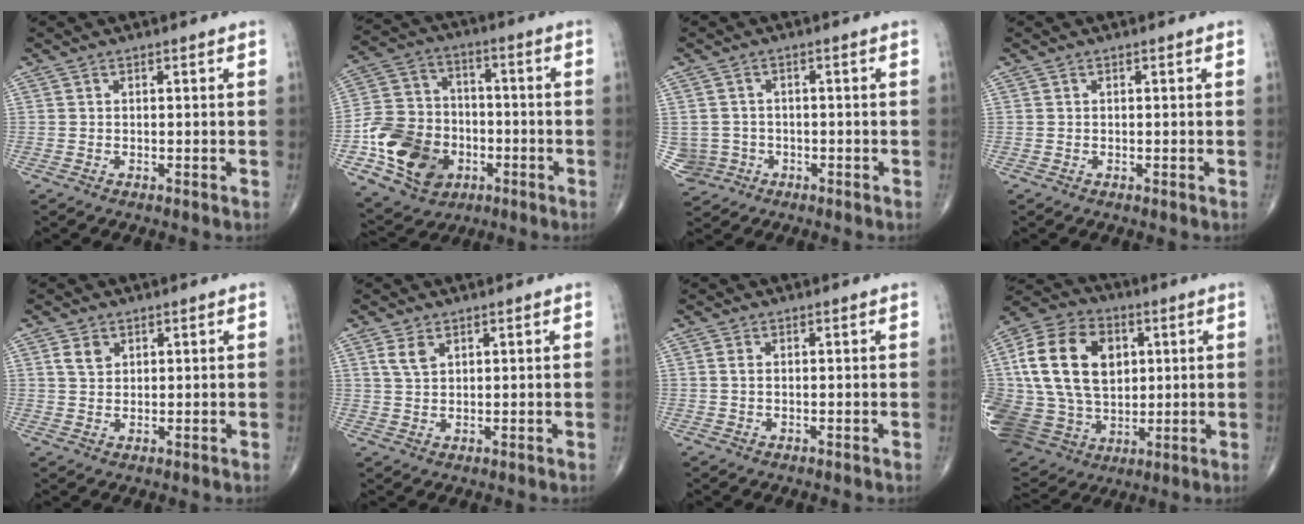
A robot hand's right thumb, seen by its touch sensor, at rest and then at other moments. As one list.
[{"total": 17.0, "force": [-5.5, 13.2, 9.2], "torque": [-0.142, 0.026, -0.092]}, {"total": 4.8, "force": [-1.0, 4.7, 0.2], "torque": [0.004, 0.012, -0.013]}, {"total": 0.0}, {"total": 3.2, "force": [1.6, 2.2, 1.7], "torque": [-0.021, -0.005, 0.034]}, {"total": 3.3, "force": [1.8, 1.8, 2.2], "torque": [-0.039, -0.003, 0.041]}, {"total": 1.2, "force": [0.3, 0.6, 0.9], "torque": [-0.021, 0.003, 0.008]}, {"total": 27.6, "force": [4.8, 20.2, 18.2], "torque": [-0.372, 0.018, 0.103]}]